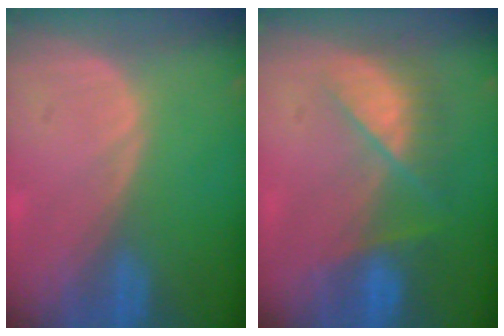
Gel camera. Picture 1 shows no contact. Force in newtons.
{"total": 7.3, "press": 6.8, "slide": 2.7}